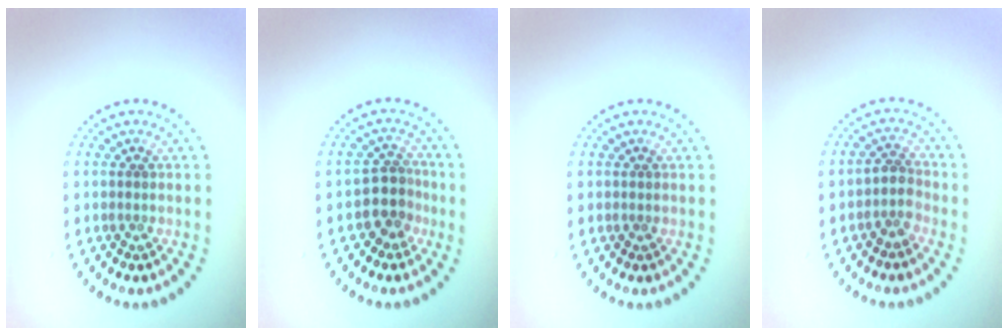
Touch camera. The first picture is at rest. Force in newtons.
{"total": 2.8, "press": 2.3, "slide": 1.6}
{"total": 0.0}
{"total": 2.1, "press": 1.7, "slide": 1.1}